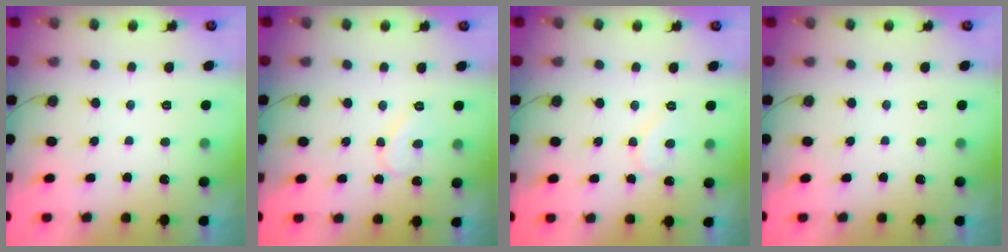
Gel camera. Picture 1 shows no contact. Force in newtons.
{"total": 8.0, "press": 8.0, "slide": 0.5}
{"total": 6.1, "press": 6.1, "slide": 0.5}
{"total": 0.0}